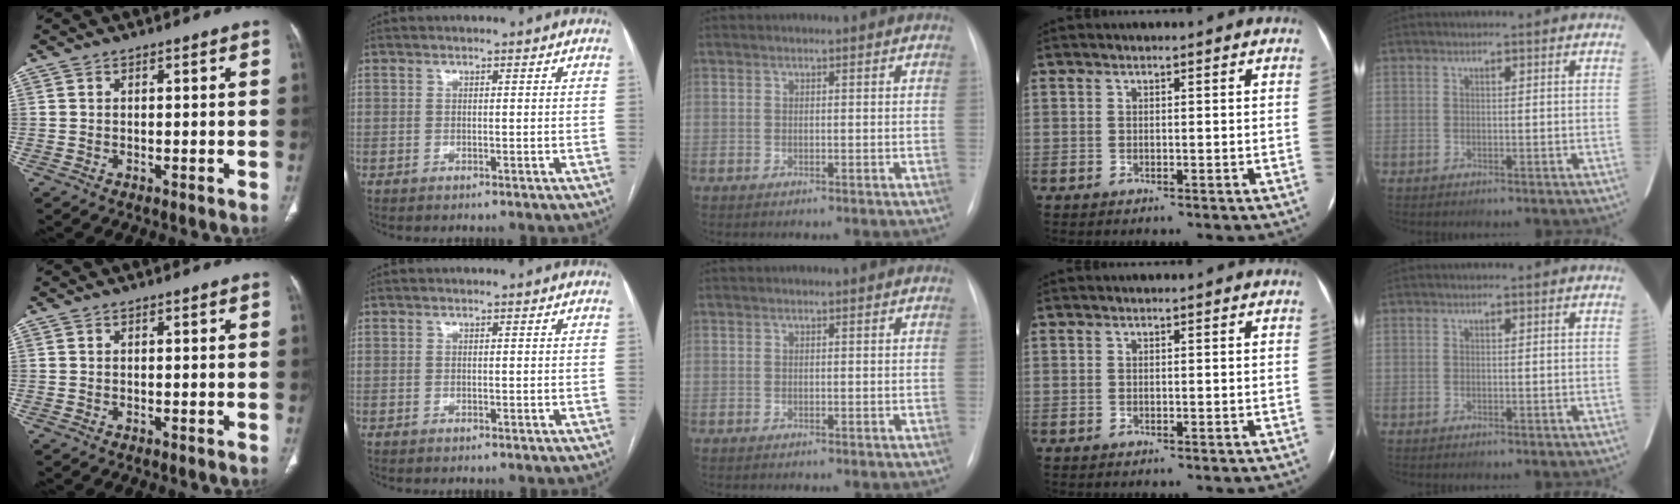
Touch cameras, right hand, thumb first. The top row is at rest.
{}